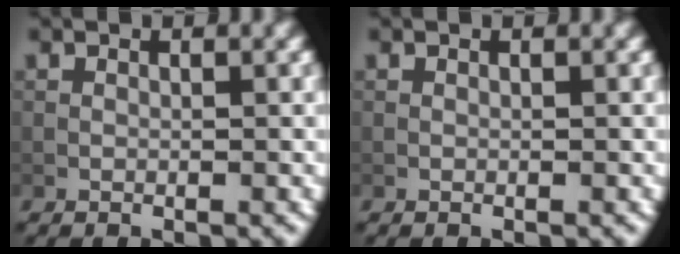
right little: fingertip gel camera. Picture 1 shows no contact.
{"total": 0.0}